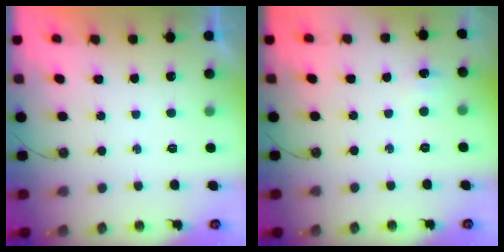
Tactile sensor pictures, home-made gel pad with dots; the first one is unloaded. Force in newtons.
{"total": 13.0, "press": 3.5, "slide": 12.6}